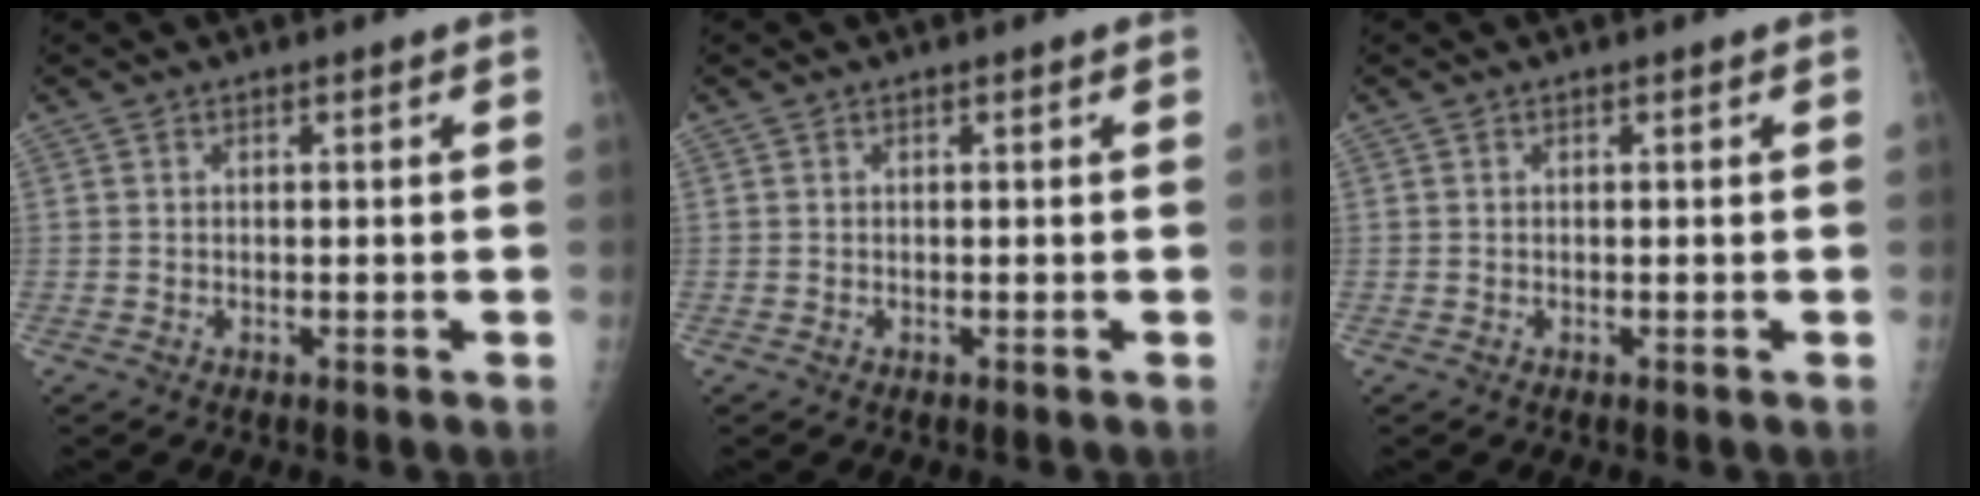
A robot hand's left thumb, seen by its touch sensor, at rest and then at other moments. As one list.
[{"total": 0.0}, {"total": 0.0}]